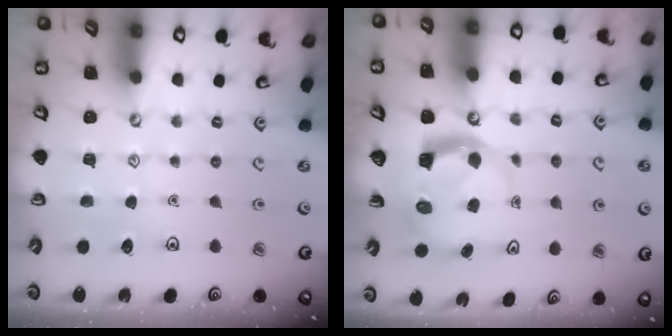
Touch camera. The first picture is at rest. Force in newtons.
{"total": 4.1, "press": 4.1, "slide": 0.3}